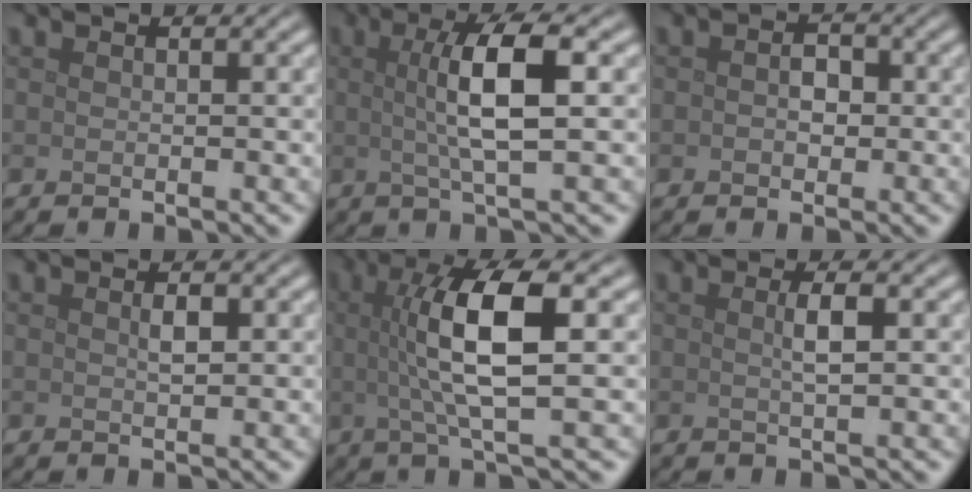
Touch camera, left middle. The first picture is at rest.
{"total": 5.9, "force": [0.7, 1.3, 5.7], "torque": [-0.100, 0.010, 0.011]}
{"total": 1.8, "force": [-0.1, 1.3, 1.3], "torque": [-0.021, -0.001, -0.004]}
{"total": 1.1, "force": [0.3, 0.3, 1.0], "torque": [-0.019, 0.001, 0.005]}
{"total": 7.5, "force": [0.9, 1.9, 7.2], "torque": [-0.126, 0.006, 0.013]}
{"total": 1.9, "force": [0.3, 0.3, 1.8], "torque": [-0.033, 0.006, 0.001]}